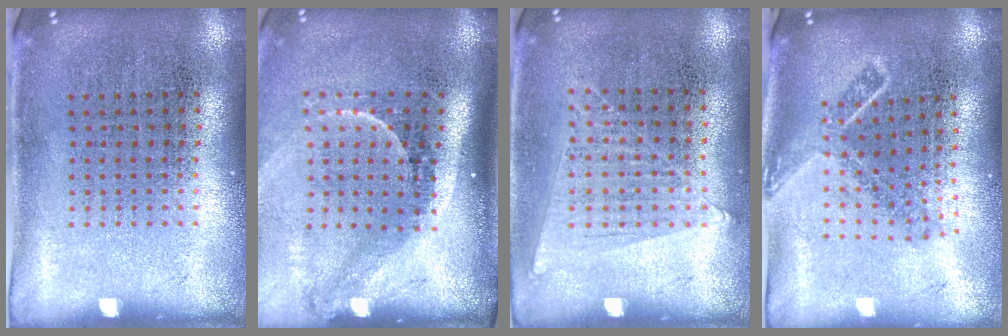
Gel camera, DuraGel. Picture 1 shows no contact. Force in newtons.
{"total": 2.2, "press": 1.4, "slide": 1.7}
{"total": 1.0, "press": 1.0, "slide": 0.4}
{"total": 1.9, "press": 1.4, "slide": 1.3}